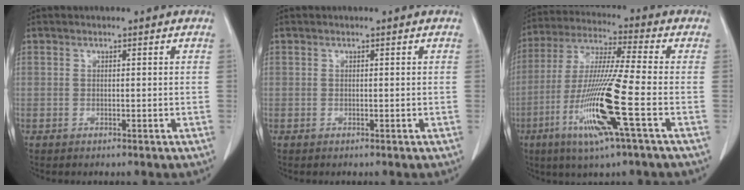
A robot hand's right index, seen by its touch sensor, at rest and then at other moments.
{"total": 0.0}
{"total": 15.3, "force": [-5.3, -0.7, 14.3], "torque": [-0.298, -0.023, -0.105]}